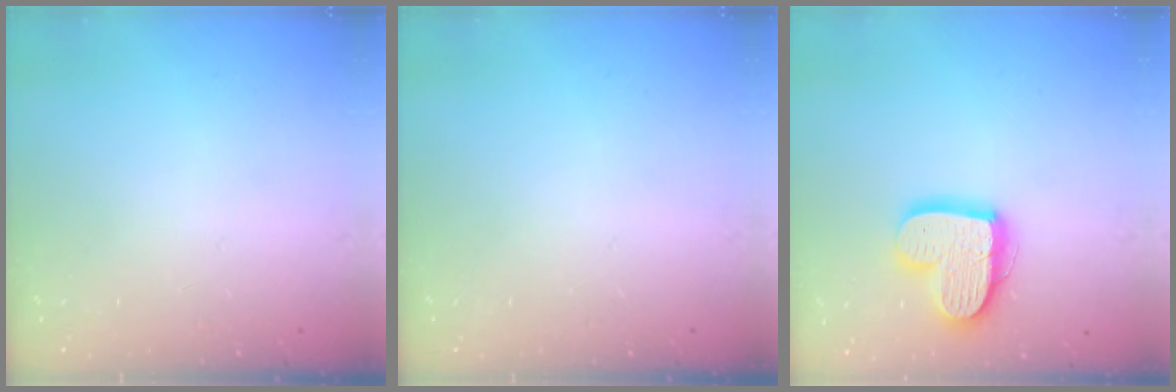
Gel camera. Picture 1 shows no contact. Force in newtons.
{"total": 0.0}
{"total": 15.7, "press": 15.7, "slide": 1.4}